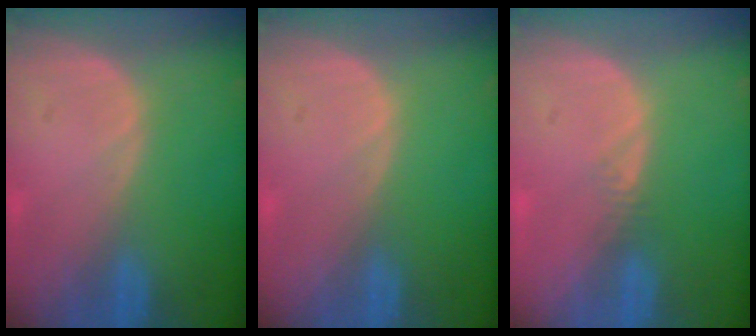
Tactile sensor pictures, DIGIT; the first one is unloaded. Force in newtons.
{"total": 0.0}
{"total": 0.9, "press": 0.8, "slide": 0.4}